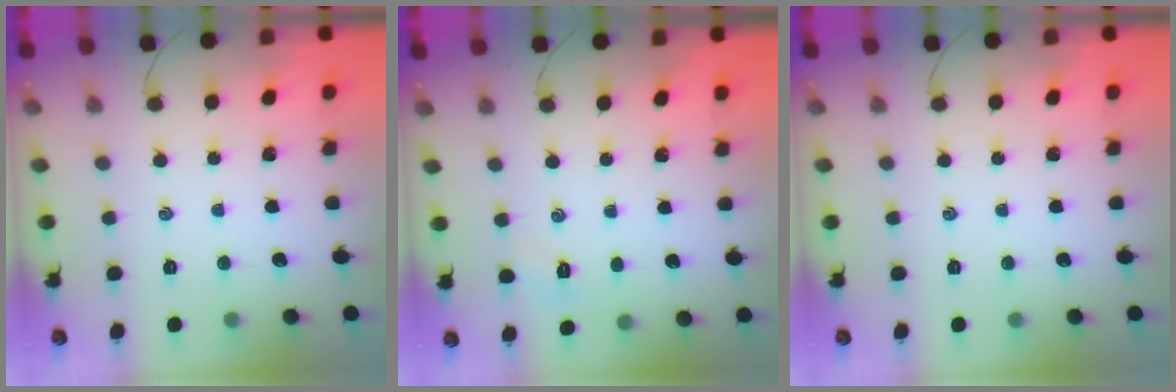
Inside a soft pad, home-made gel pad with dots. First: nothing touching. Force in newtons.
{"total": 2.7, "press": 2.6, "slide": 0.7}
{"total": 0.0}